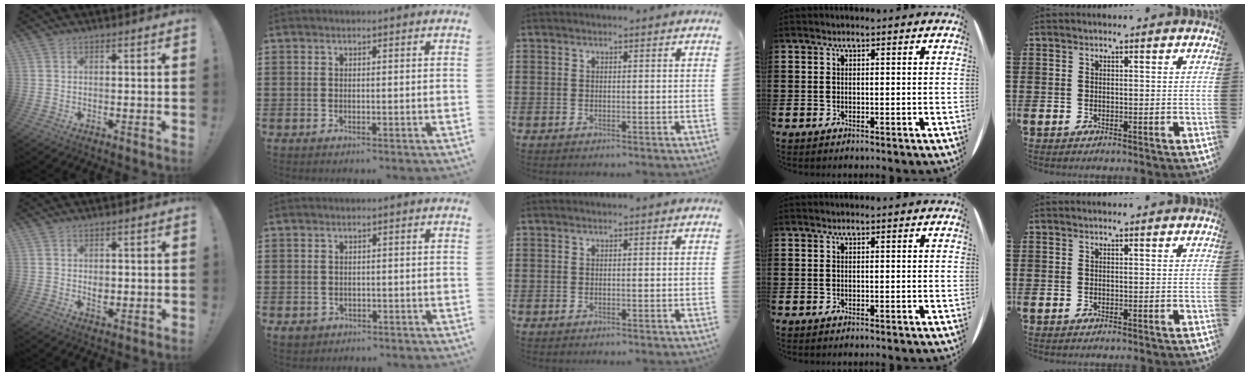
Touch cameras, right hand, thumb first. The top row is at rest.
{"thumb": {"total": 2.4, "force": [-0.2, 1.9, 1.4], "torque": [-0.010, -0.003, -0.006]}, "index": {"total": 1.2, "force": [-0.7, 0.9, 0.2], "torque": [-0.008, 0.003, -0.016]}}